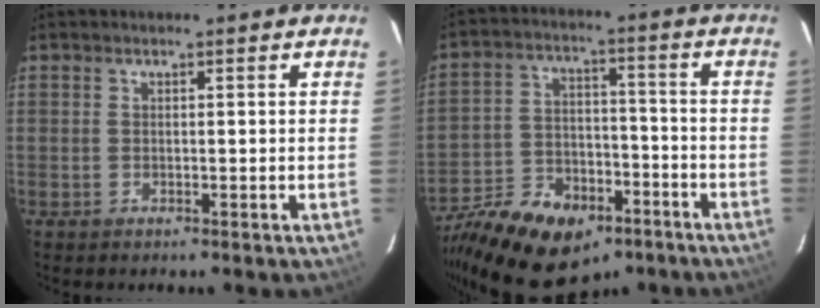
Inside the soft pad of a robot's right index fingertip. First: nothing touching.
{"total": 20.2, "force": [-12.6, 11.6, 10.7], "torque": [-0.233, -0.003, -0.193]}